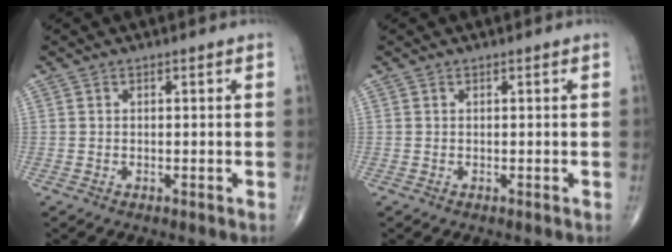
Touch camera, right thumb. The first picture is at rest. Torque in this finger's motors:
{"motor_torque": [-0.01, 0.19, 0.10, -0.01, 0.00]}